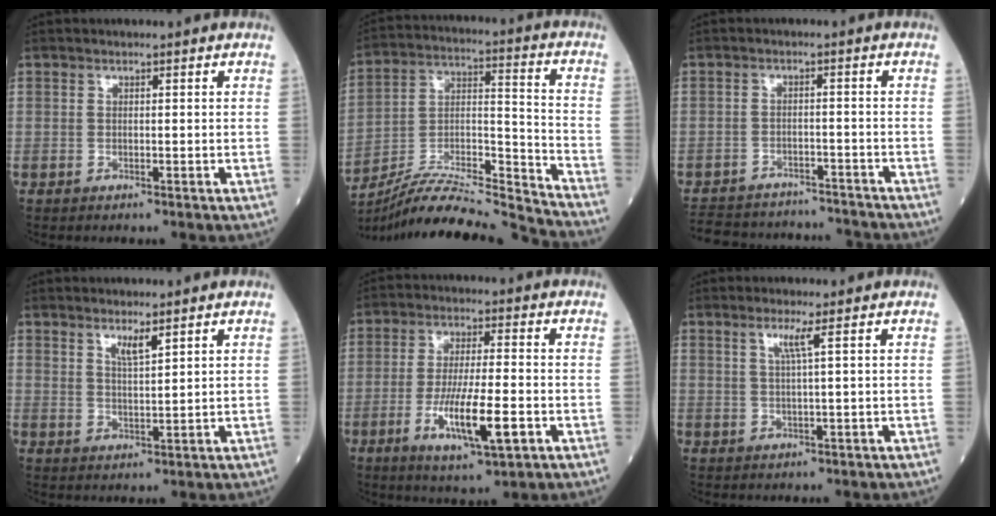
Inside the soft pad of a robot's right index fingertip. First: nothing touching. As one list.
[{"total": 20.7, "force": [-19.8, -1.0, 5.9], "torque": [-0.122, 0.010, -0.330]}, {"total": 15.8, "force": [-14.8, 4.2, 3.6], "torque": [-0.080, 0.012, -0.199]}, {"total": 2.9, "force": [2.1, 0.2, 2.0], "torque": [-0.041, -0.009, 0.042]}, {"total": 10.7, "force": [-3.5, 1.5, 10.0], "torque": [-0.181, -0.014, -0.056]}, {"total": 2.5, "force": [1.1, -0.8, 2.1], "torque": [-0.045, -0.003, 0.025]}]